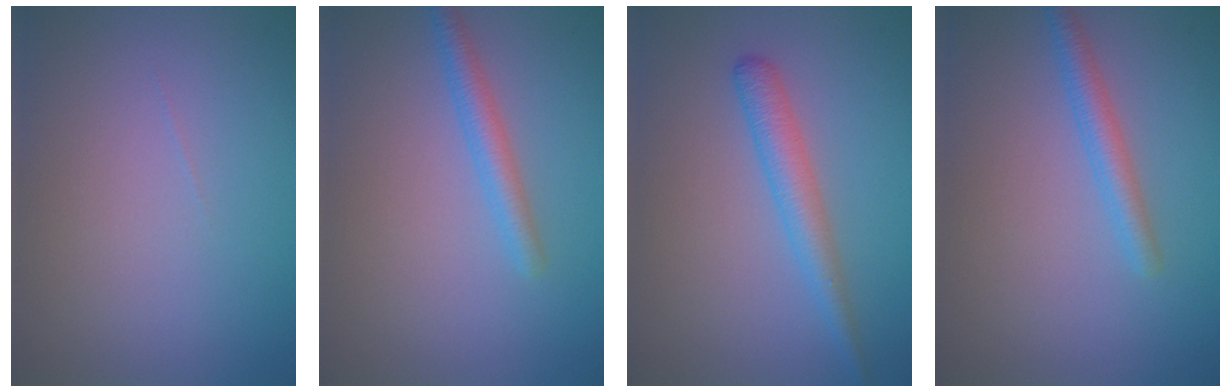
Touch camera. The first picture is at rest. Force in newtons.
{"total": 2.2, "press": 2.2, "slide": 0.1}
{"total": 2.8, "press": 2.8, "slide": 0.0}
{"total": 2.2, "press": 2.2, "slide": 0.1}